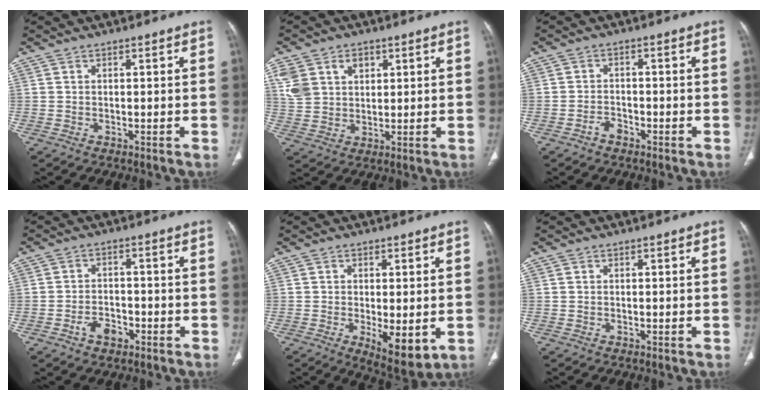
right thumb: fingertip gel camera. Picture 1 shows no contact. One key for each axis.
{"total": 8.8, "fx": 3.5, "fy": 6.6, "fz": 4.6, "tx": -0.074, "ty": -0.003, "tz": 0.076}
{"total": 2.3, "fx": -1.6, "fy": 1.3, "fz": 0.9, "tx": -0.016, "ty": 0.015, "tz": -0.028}
{"total": 4.6, "fx": -2.4, "fy": 2.9, "fz": 2.6, "tx": -0.033, "ty": 0.022, "tz": -0.039}
{"total": 8.6, "fx": -1.9, "fy": 3.3, "fz": 7.7, "tx": -0.107, "ty": -0.023, "tz": -0.021}
{"total": 0.0}